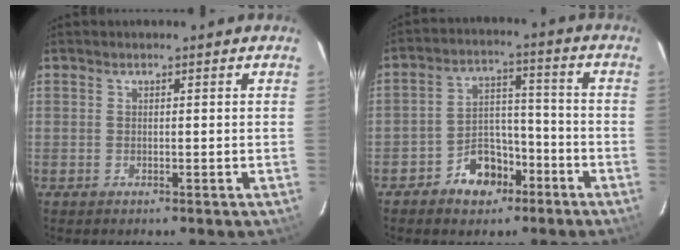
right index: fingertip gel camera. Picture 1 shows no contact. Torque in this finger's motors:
{"motor_torque": [1.01, -0.92, 0.19, 0.04]}